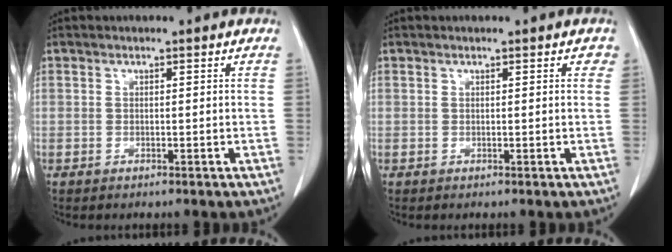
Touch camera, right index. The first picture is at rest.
{"total": 0.8, "force": [0.4, 0.5, 0.4], "torque": [0.004, 0.002, 0.001]}